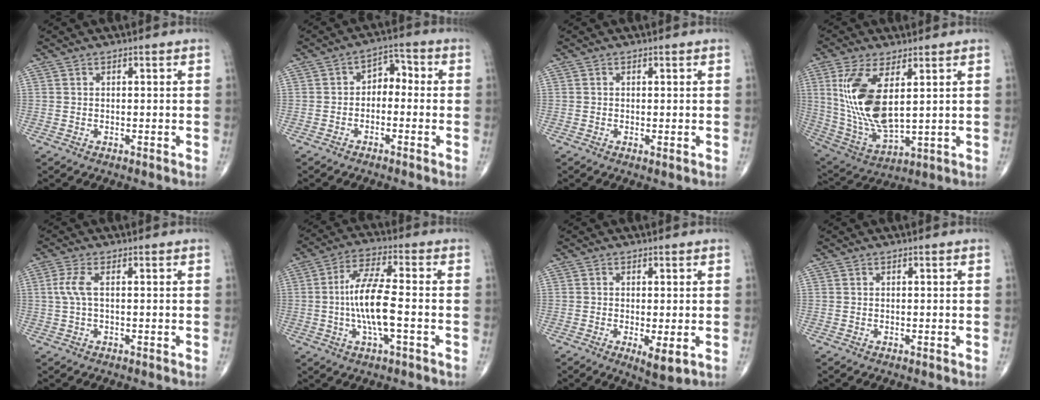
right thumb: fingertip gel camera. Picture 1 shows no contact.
{"total": 4.7, "force": [-1.0, 3.3, 3.2], "torque": [-0.027, 0.033, -0.031]}
{"total": 0.6, "force": [-0.1, 0.1, 0.5], "torque": [-0.013, -0.004, -0.004]}
{"total": 16.0, "force": [3.9, 6.8, 13.9], "torque": [-0.285, -0.024, 0.092]}
{"total": 3.4, "force": [0.3, 1.0, 3.2], "torque": [-0.092, 0.008, 0.006]}
{"total": 11.1, "force": [-1.6, 2.8, 10.6], "torque": [-0.217, 0.017, -0.033]}
{"total": 4.5, "force": [-1.2, 1.4, 4.1], "torque": [-0.070, -0.015, -0.018]}
{"total": 0.0}